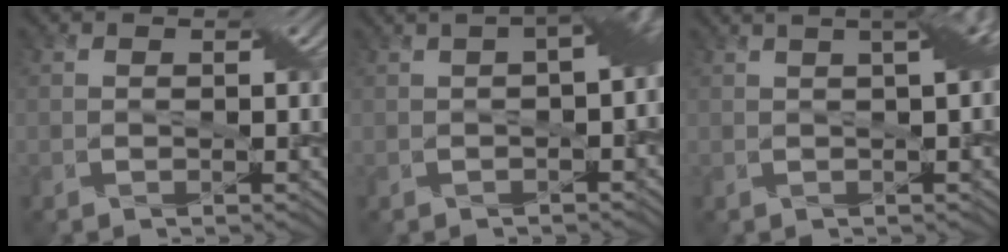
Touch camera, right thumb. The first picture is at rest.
{"total": 6.5, "force": [0.4, 2.5, 6.0], "torque": [-0.070, 0.011, 0.008]}
{"total": 5.5, "force": [1.8, 1.9, 4.8], "torque": [-0.042, 0.032, 0.005]}